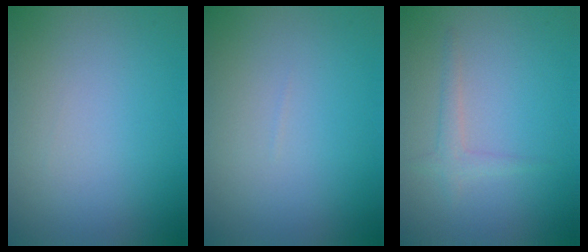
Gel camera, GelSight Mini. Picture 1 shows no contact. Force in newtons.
{"total": 0.0}
{"total": 1.3, "press": 1.3, "slide": 0.0}